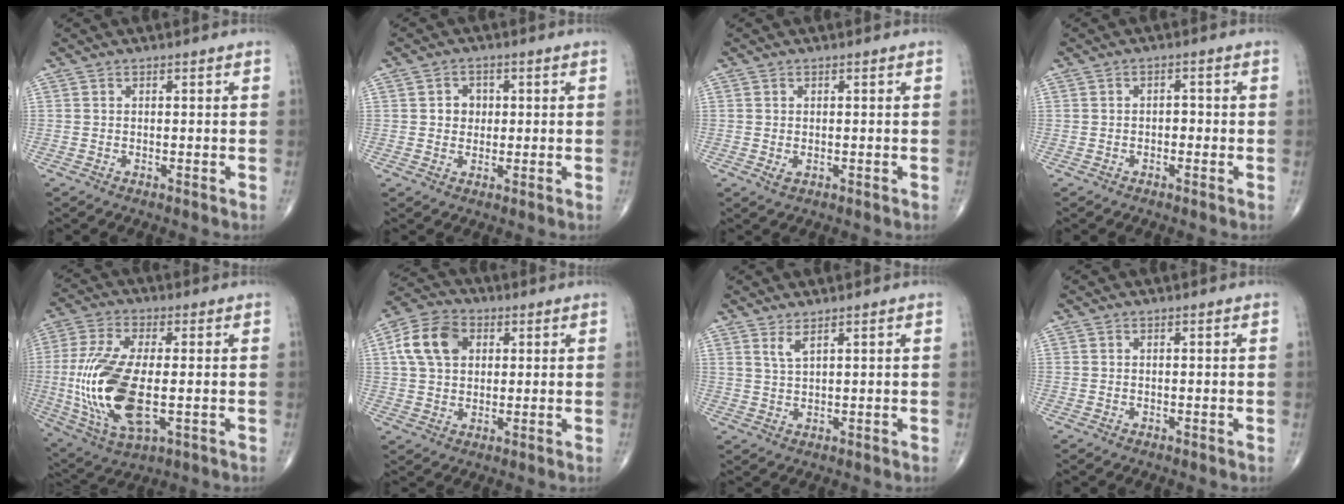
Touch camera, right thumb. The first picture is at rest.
{"total": 3.4, "force": [0.5, 3.0, 1.6], "torque": [-0.002, 0.003, 0.004]}
{"total": 1.3, "force": [-0.3, 0.8, 1.0], "torque": [-0.019, -0.004, -0.002]}
{"total": 1.7, "force": [-0.5, 1.2, 1.1], "torque": [-0.002, 0.007, -0.013]}
{"total": 18.8, "force": [-2.1, 8.0, 16.9], "torque": [-0.375, -0.013, -0.028]}
{"total": 10.7, "force": [2.9, 7.6, 6.9], "torque": [-0.117, 0.011, 0.044]}
{"total": 2.4, "force": [1.7, 0.3, 1.7], "torque": [-0.039, -0.014, 0.038]}
{"total": 0.0}